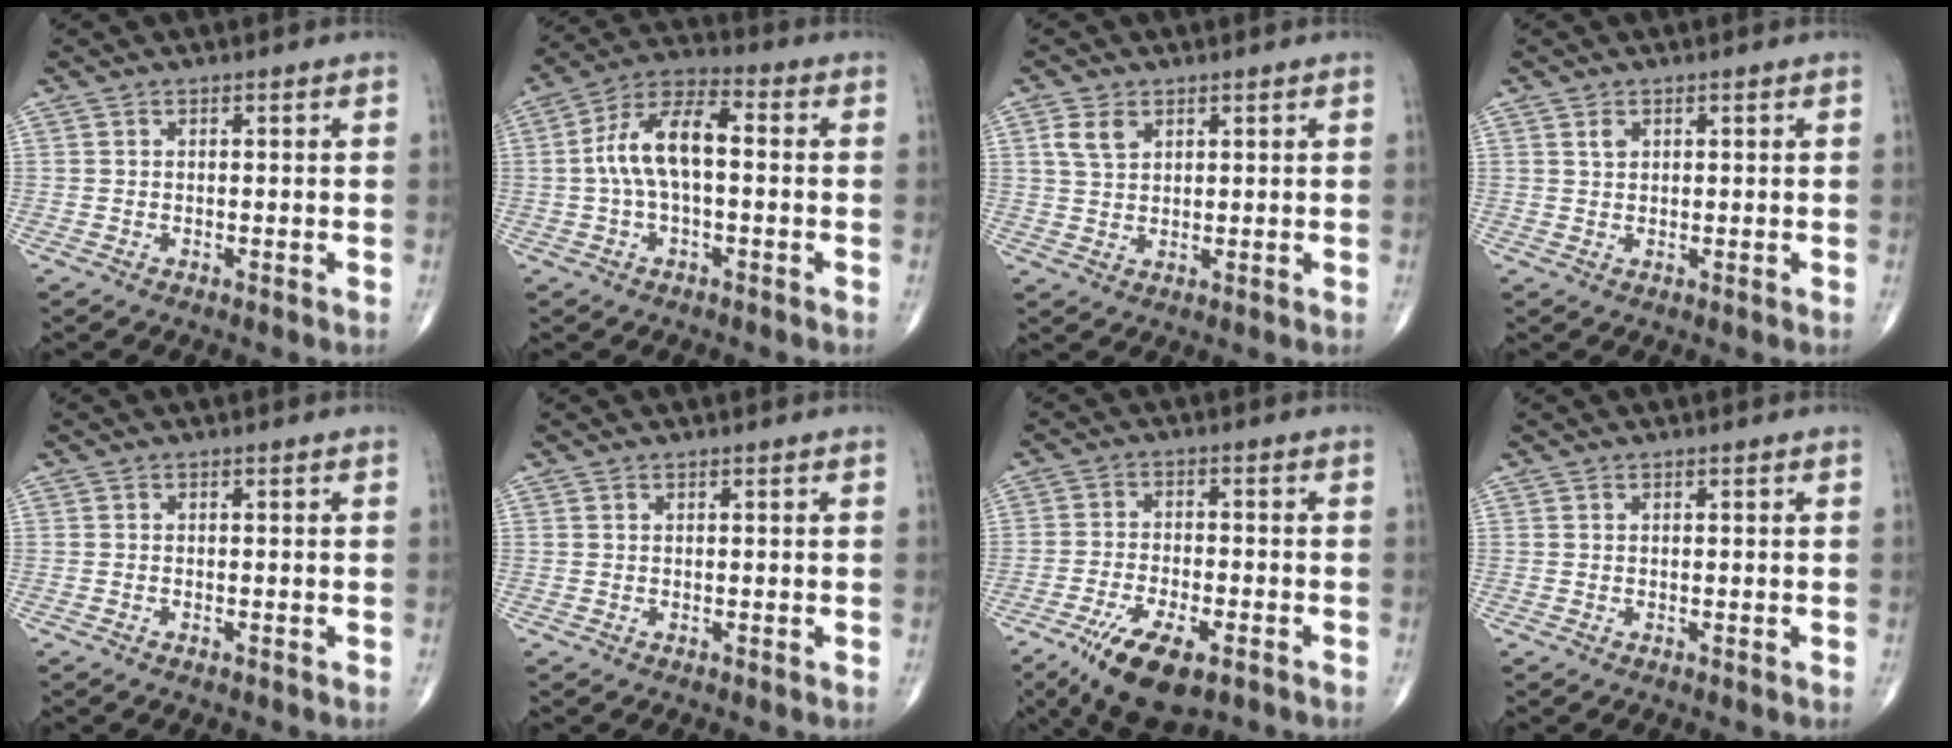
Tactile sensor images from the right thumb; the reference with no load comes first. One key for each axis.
{"total": 11.4, "fx": 0.1, "fy": 5.3, "fz": 10.1, "tx": -0.198, "ty": 0.041, "tz": -0.005}
{"total": 4.1, "fx": 1.9, "fy": 2.7, "fz": 2.4, "tx": -0.042, "ty": -0.003, "tz": 0.042}
{"total": 1.5, "fx": 0.7, "fy": 1.0, "fz": 0.8, "tx": -0.011, "ty": -0.002, "tz": 0.015}
{"total": 0.6, "fx": -0.4, "fy": 0.2, "fz": 0.4, "tx": -0.010, "ty": 0.002, "tz": -0.007}
{"total": 0.0}
{"total": 11.8, "fx": -6.8, "fy": 4.3, "fz": 8.6, "tx": -0.153, "ty": 0.008, "tz": -0.112}
{"total": 0.0}